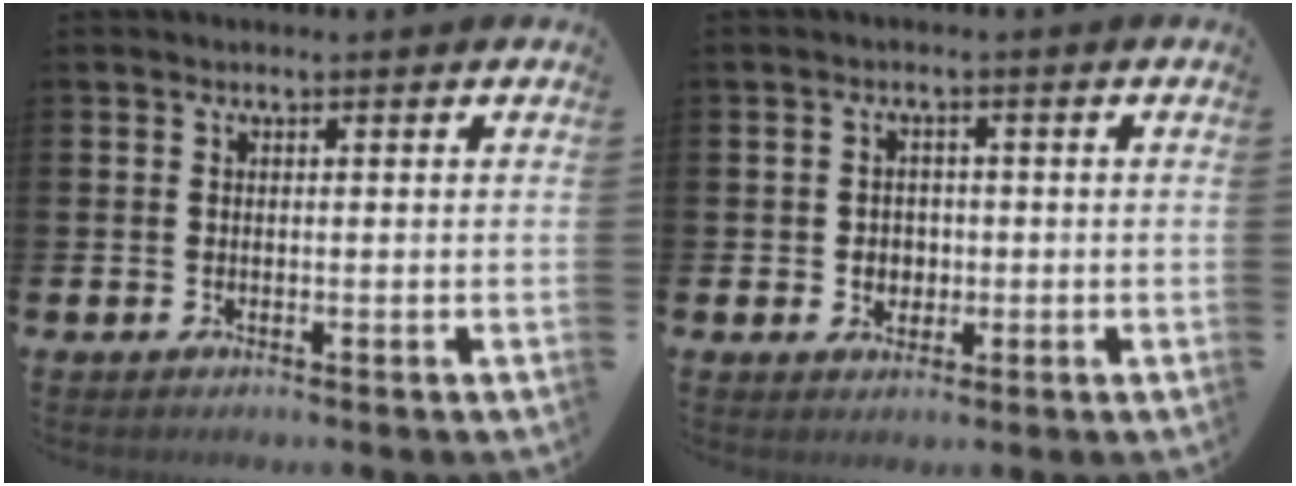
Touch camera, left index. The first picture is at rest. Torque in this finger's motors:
{"motor_torque": [0.34, -0.10, 0.03, 0.01]}